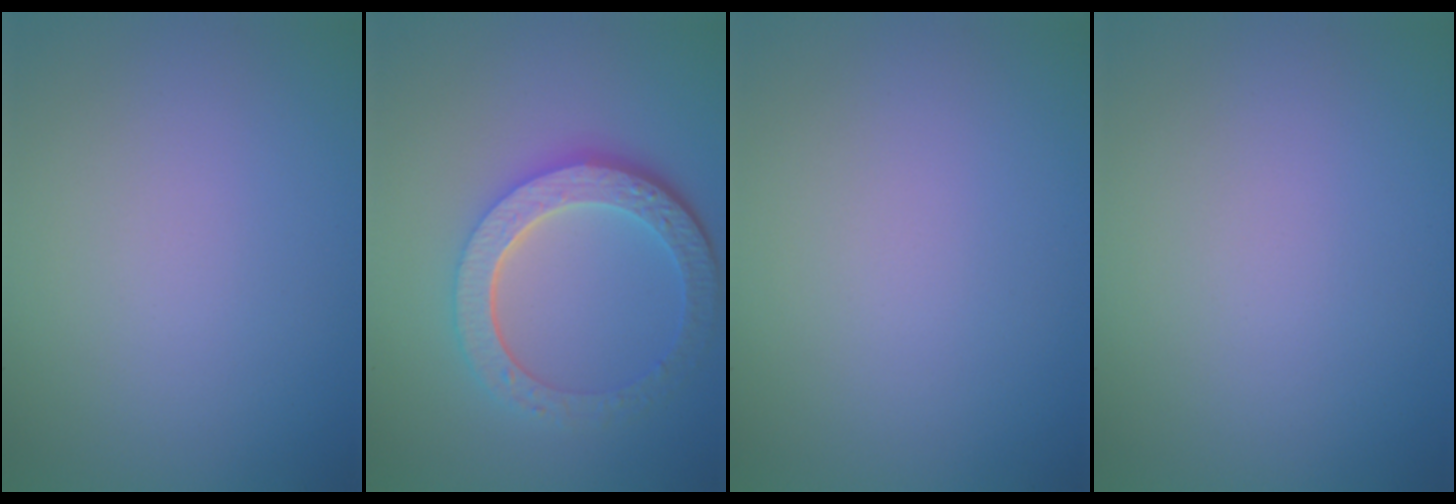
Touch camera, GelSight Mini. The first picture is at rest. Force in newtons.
{"total": 6.4, "press": 4.7, "slide": 4.3}
{"total": 0.0}
{"total": 0.0}